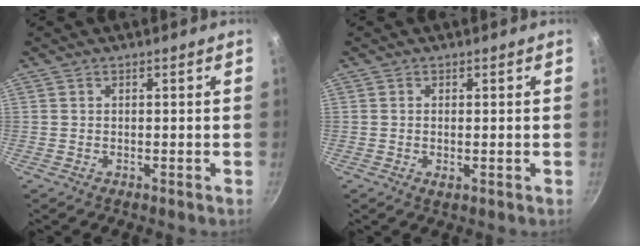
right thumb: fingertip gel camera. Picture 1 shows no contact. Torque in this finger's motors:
{"motor_torque": [-0.33, 0.03, -0.09, 0.19, -0.01]}